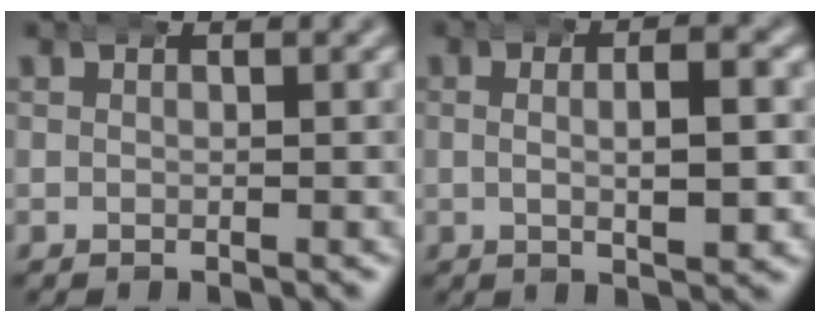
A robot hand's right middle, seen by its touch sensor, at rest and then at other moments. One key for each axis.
{"total": 4.3, "fx": 0.6, "fy": 1.3, "fz": 4.1, "tx": -0.051, "ty": 0.013, "tz": 0.005}